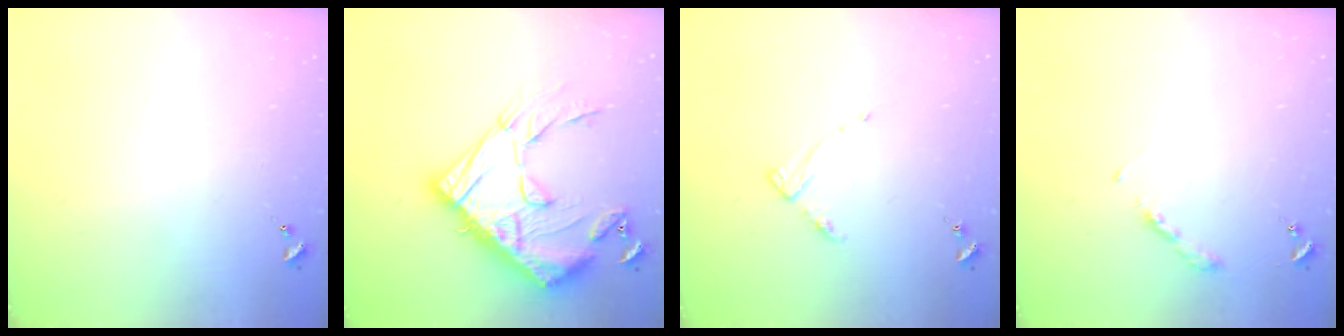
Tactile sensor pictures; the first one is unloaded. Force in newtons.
{"total": 30.1, "press": 30.0, "slide": 2.9}
{"total": 5.0, "press": 4.9, "slide": 0.6}
{"total": 3.5, "press": 3.5, "slide": 0.4}